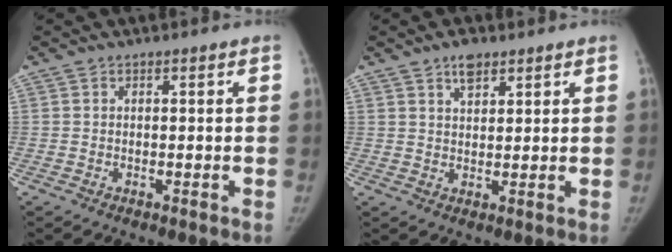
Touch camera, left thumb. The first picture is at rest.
{"total": 3.9, "force": [2.7, 1.9, 2.1], "torque": [-0.022, -0.015, 0.045]}